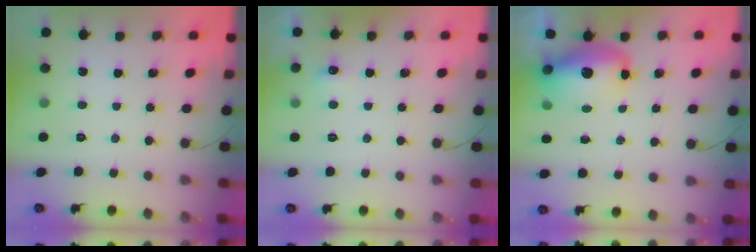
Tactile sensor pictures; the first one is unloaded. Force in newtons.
{"total": 8.9, "press": 3.0, "slide": 8.4}
{"total": 11.9, "press": 11.5, "slide": 2.8}